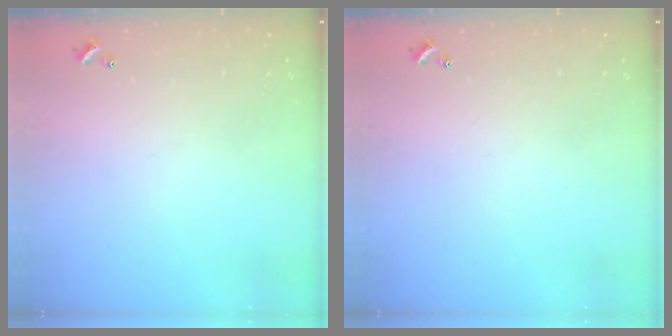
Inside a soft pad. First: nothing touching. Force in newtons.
{"total": 0.0}